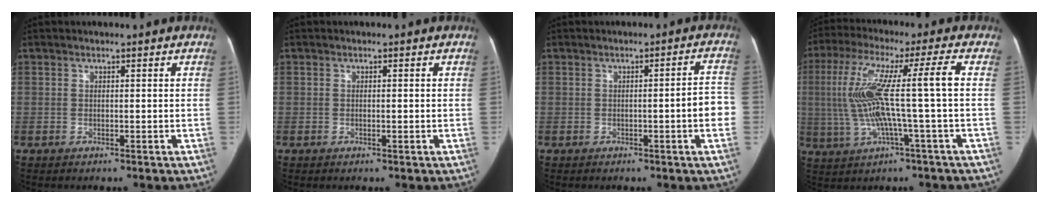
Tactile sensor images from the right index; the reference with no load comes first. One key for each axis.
{"total": 0.7, "fx": 0.0, "fy": 0.1, "fz": 0.6, "tx": -0.013, "ty": -0.002, "tz": 0.000}
{"total": 5.0, "fx": -1.1, "fy": 0.2, "fz": 4.9, "tx": -0.053, "ty": 0.010, "tz": -0.017}
{"total": 13.3, "fx": -0.1, "fy": -0.7, "fz": 13.3, "tx": -0.264, "ty": 0.026, "tz": -0.004}